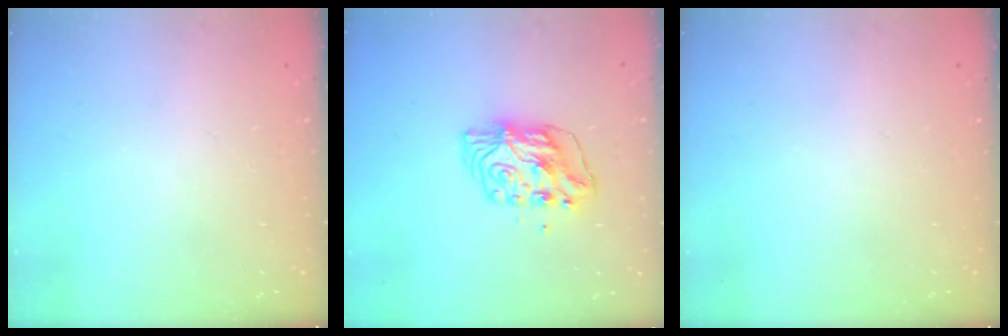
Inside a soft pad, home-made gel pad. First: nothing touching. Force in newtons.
{"total": 7.0, "press": 7.0, "slide": 0.6}
{"total": 0.0}